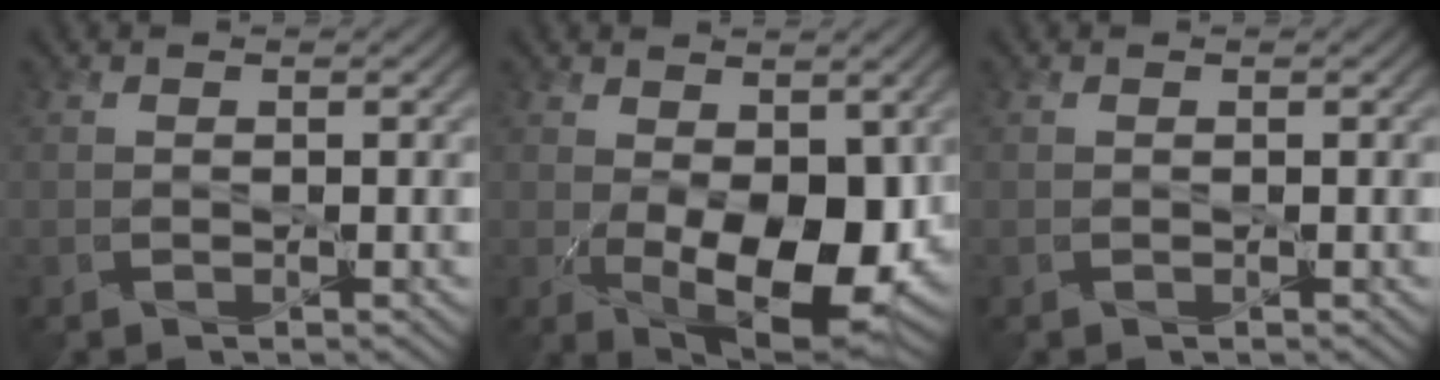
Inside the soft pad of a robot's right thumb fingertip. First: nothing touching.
{"total": 11.5, "force": [-1.0, 6.1, 9.7], "torque": [-0.161, -0.025, -0.003]}
{"total": 0.0}